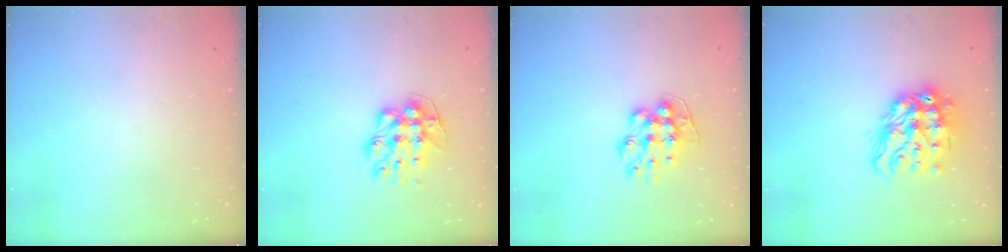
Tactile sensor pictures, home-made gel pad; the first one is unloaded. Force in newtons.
{"total": 10.9, "press": 10.9, "slide": 1.0}
{"total": 9.2, "press": 9.2, "slide": 0.1}
{"total": 16.9, "press": 16.9, "slide": 1.5}